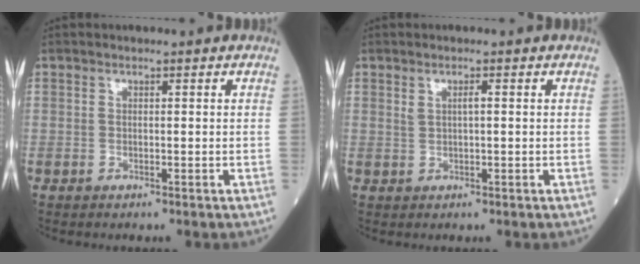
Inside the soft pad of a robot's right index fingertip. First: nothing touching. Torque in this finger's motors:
{"motor_torque": [-0.18, 0.15, -0.03, 0.02]}